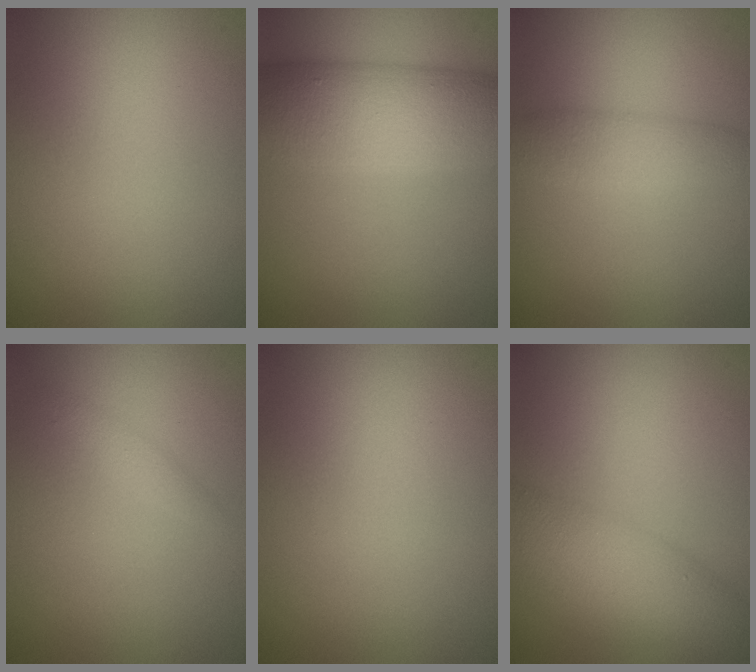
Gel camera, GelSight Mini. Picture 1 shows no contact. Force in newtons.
{"total": 8.4, "press": 8.4, "slide": 0.2}
{"total": 2.7, "press": 2.7, "slide": 0.1}
{"total": 0.9, "press": 0.9, "slide": 0.1}
{"total": 0.0}
{"total": 5.5, "press": 5.5, "slide": 0.3}